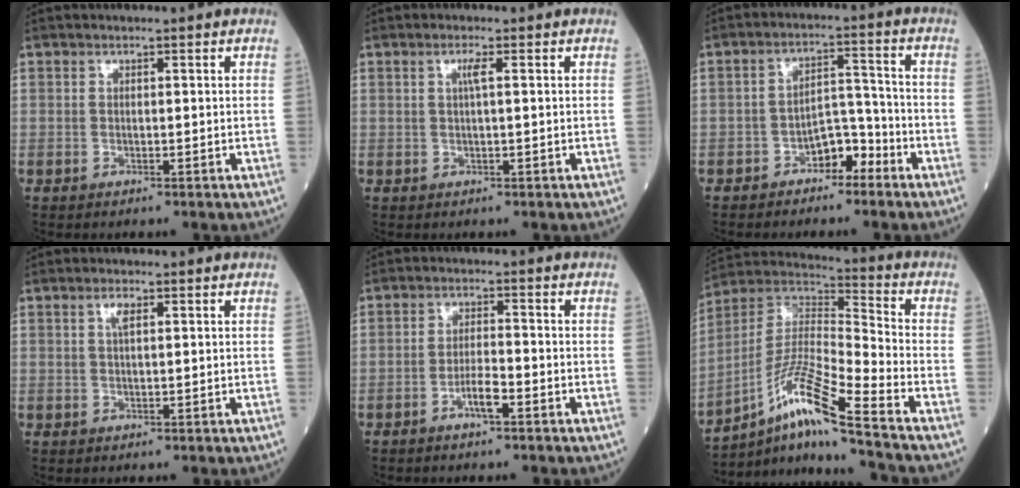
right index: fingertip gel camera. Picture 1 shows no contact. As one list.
[{"total": 1.5, "force": [0.4, -0.1, 1.4], "torque": [-0.029, 0.001, 0.005]}, {"total": 5.4, "force": [-3.7, 2.5, 3.1], "torque": [-0.046, 0.023, -0.062]}, {"total": 1.7, "force": [0.7, 0.4, 1.5], "torque": [-0.030, 0.002, 0.013]}, {"total": 3.4, "force": [-1.9, 0.5, 2.8], "torque": [-0.051, 0.003, -0.036]}, {"total": 13.9, "force": [-9.0, -0.7, 10.6], "torque": [-0.213, 0.003, -0.165]}]